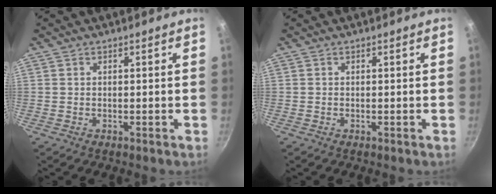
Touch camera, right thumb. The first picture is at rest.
{"total": 0.0}